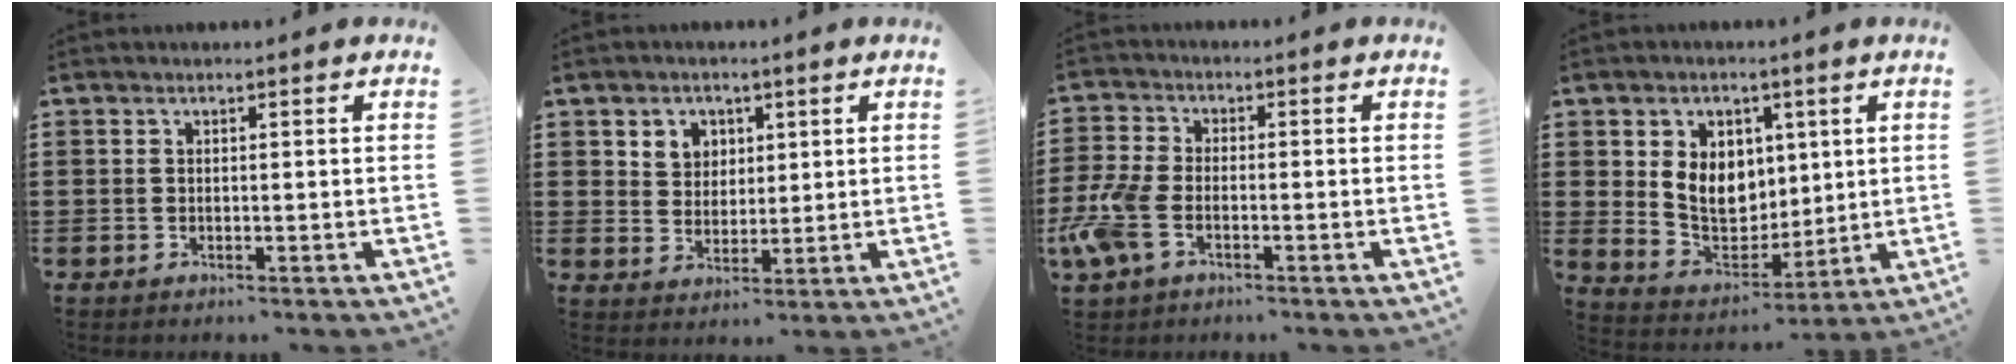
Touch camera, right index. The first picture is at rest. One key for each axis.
{"total": 4.1, "fx": 2.0, "fy": 3.5, "fz": 0.7, "tx": -0.023, "ty": 0.012, "tz": 0.034}
{"total": 6.4, "fx": -2.8, "fy": 3.2, "fz": 4.9, "tx": -0.130, "ty": -0.008, "tz": -0.058}
{"total": 8.0, "fx": 1.7, "fy": 6.5, "fz": 4.2, "tx": -0.087, "ty": 0.013, "tz": 0.032}